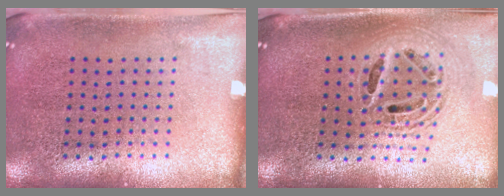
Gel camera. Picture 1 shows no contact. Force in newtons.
{"total": 2.0, "press": 1.6, "slide": 1.3}